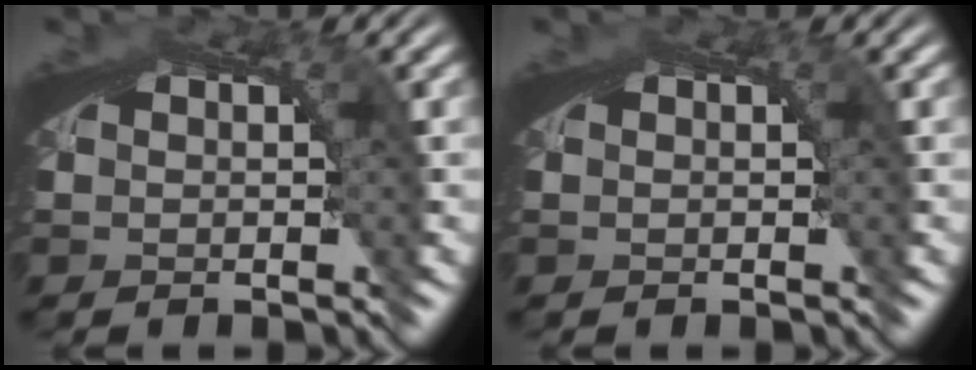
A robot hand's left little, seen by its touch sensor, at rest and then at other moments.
{"total": 0.0}